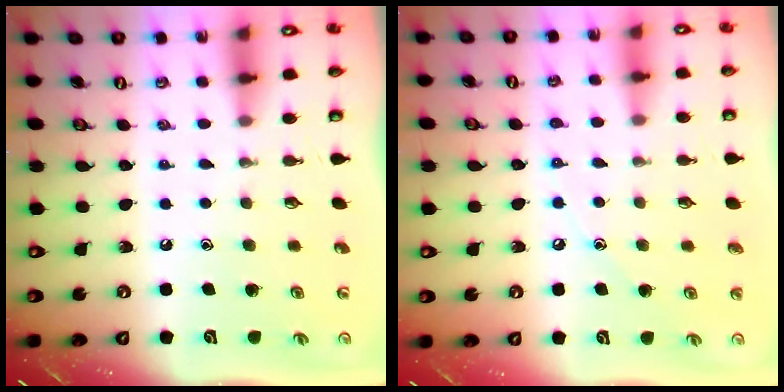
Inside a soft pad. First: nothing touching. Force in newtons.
{"total": 4.3, "press": 4.3, "slide": 0.5}